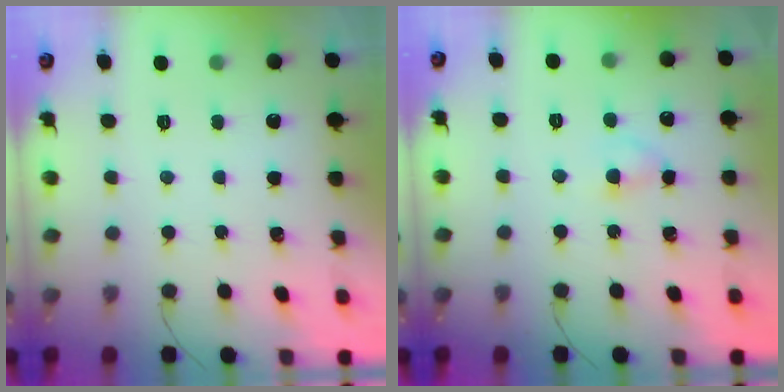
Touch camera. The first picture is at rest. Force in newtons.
{"total": 2.8, "press": 2.5, "slide": 1.2}